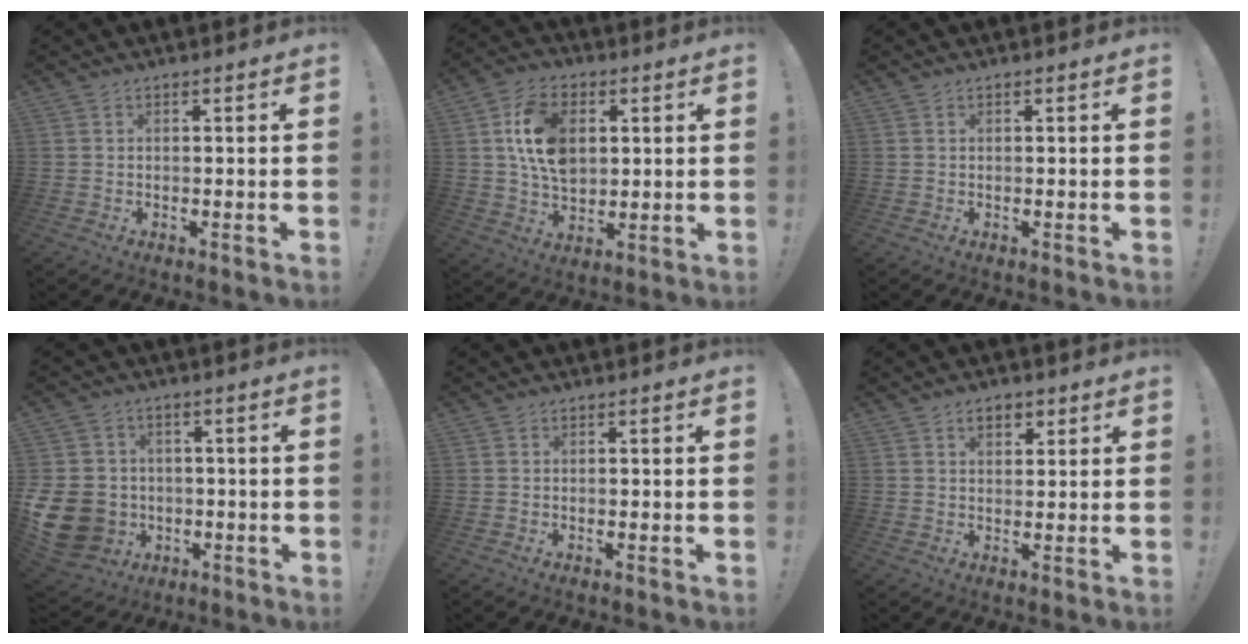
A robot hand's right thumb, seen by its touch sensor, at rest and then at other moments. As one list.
[{"total": 14.8, "force": [3.4, 10.5, 9.9], "torque": [-0.171, 0.012, 0.068]}, {"total": 0.0}, {"total": 14.1, "force": [-3.1, 12.3, 6.3], "torque": [-0.132, 0.018, -0.051]}, {"total": 0.0}, {"total": 4.4, "force": [2.0, 2.9, 2.7], "torque": [-0.035, 0.003, 0.032]}]